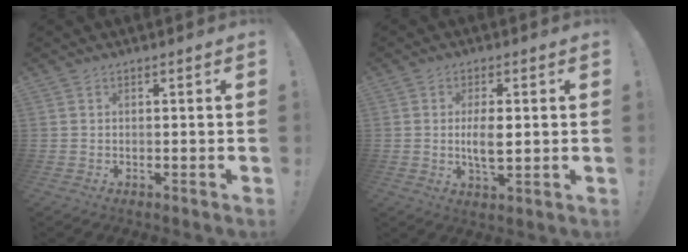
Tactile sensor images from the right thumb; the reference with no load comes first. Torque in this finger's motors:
{"motor_torque": [-0.09, 0.44, 0.60, -0.30, 0.05]}